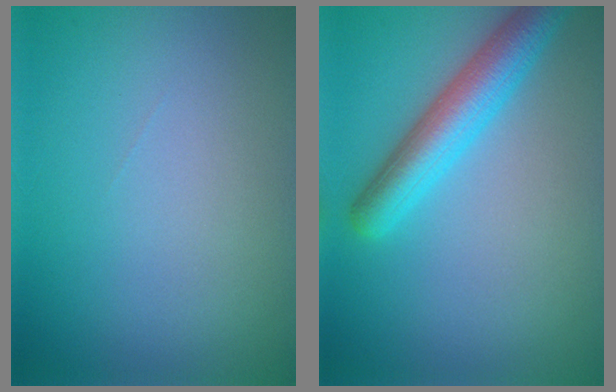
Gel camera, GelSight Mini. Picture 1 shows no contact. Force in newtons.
{"total": 4.9, "press": 4.9, "slide": 0.2}